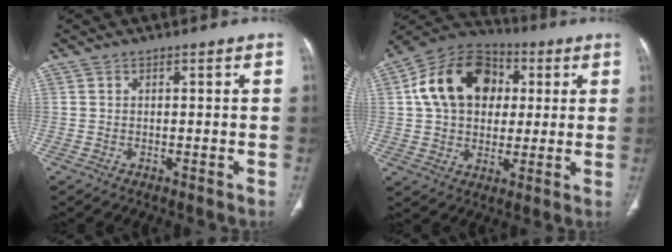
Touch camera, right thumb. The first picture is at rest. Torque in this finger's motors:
{"motor_torque": [0.78, 3.41, 1.00, -0.40, 0.13]}